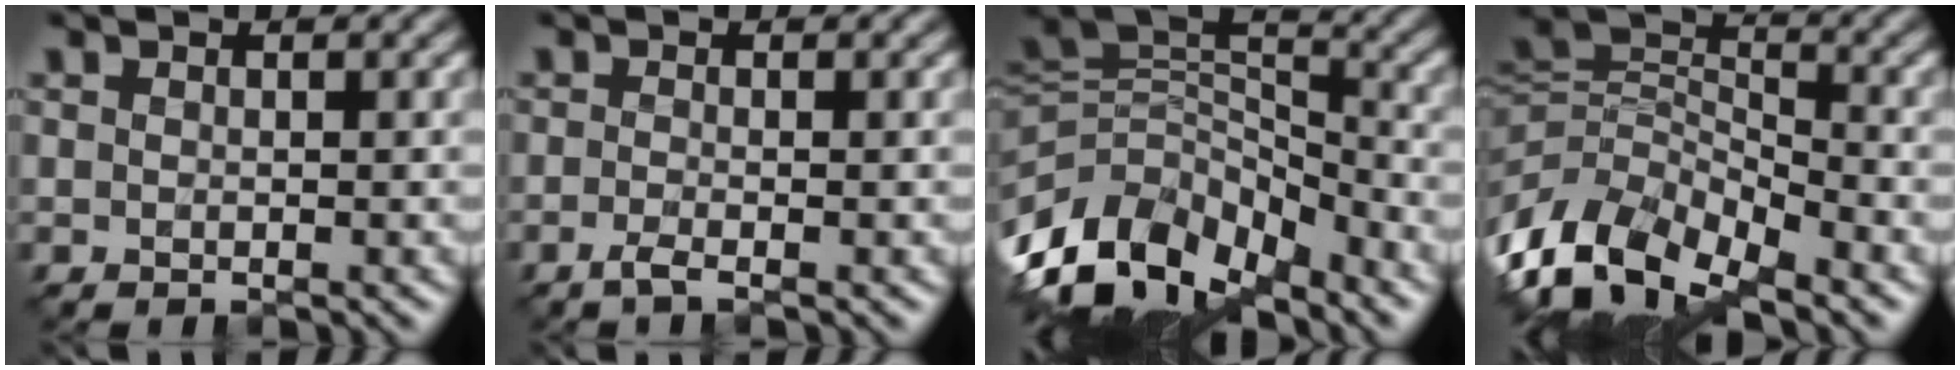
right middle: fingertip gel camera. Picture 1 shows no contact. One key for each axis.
{"total": 1.4, "fx": -0.9, "fy": 0.3, "fz": 1.1, "tx": -0.022, "ty": -0.006, "tz": -0.025}
{"total": 12.9, "fx": -6.5, "fy": 7.4, "fz": 8.3, "tx": -0.180, "ty": 0.006, "tz": -0.118}
{"total": 8.8, "fx": -5.1, "fy": 4.4, "fz": 5.7, "tx": -0.103, "ty": -0.009, "tz": -0.103}